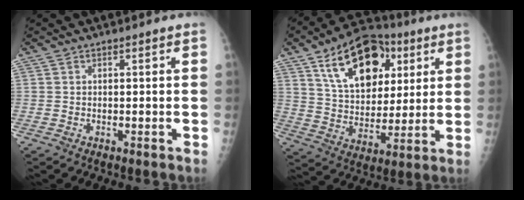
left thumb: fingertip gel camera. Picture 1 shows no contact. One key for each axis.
{"total": 20.0, "fx": 8.7, "fy": 12.3, "fz": 13.1, "tx": -0.170, "ty": -0.023, "tz": 0.146}